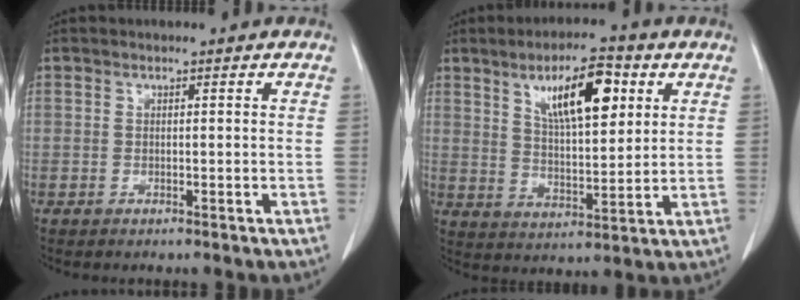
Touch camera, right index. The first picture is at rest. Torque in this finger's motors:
{"motor_torque": [0.39, 0.31, 0.25, 0.08]}